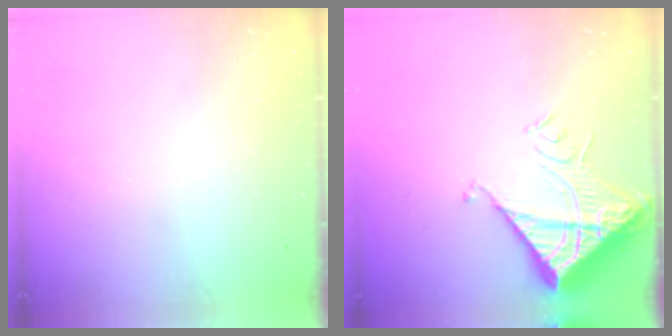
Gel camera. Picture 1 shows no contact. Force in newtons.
{"total": 13.1, "press": 13.0, "slide": 1.7}